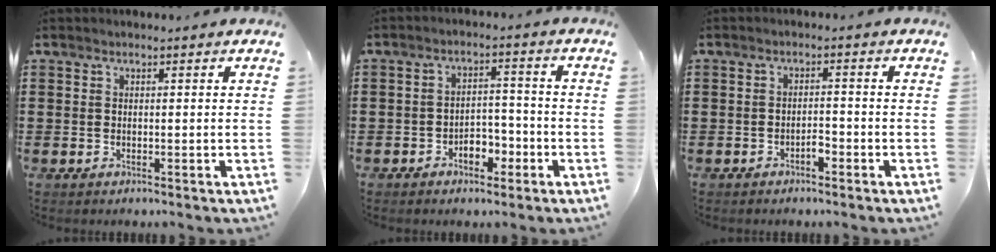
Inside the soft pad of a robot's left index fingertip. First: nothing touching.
{"total": 4.1, "force": [-2.8, 2.3, 2.0], "torque": [-0.039, 0.010, -0.056]}
{"total": 1.9, "force": [-1.3, 0.6, 1.2], "torque": [-0.028, 0.001, -0.026]}